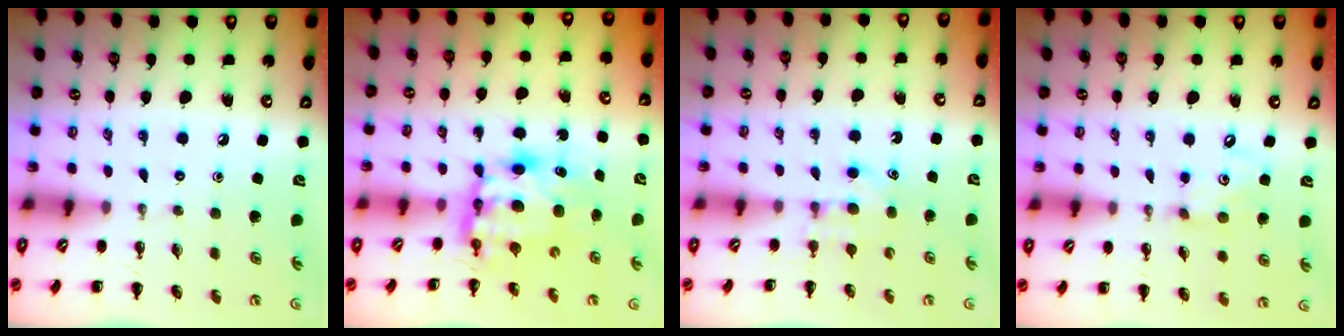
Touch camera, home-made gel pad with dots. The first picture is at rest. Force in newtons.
{"total": 6.5, "press": 6.3, "slide": 1.8}
{"total": 5.0, "press": 4.8, "slide": 1.4}
{"total": 5.6, "press": 5.5, "slide": 1.1}